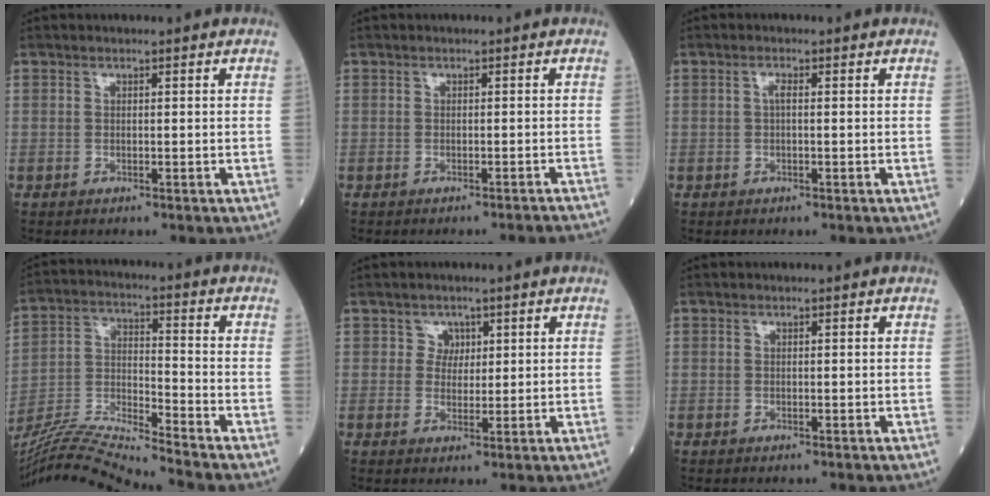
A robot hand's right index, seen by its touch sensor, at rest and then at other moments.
{"total": 4.5, "force": [-4.3, -0.9, 0.7], "torque": [-0.006, -0.011, -0.046]}
{"total": 1.1, "force": [0.0, 0.2, 1.1], "torque": [-0.021, 0.002, -0.001]}
{"total": 14.3, "force": [-13.3, -2.2, 4.7], "torque": [-0.083, -0.002, -0.246]}
{"total": 2.2, "force": [1.0, 2.0, 0.2], "torque": [0.006, -0.002, 0.011]}
{"total": 0.0}